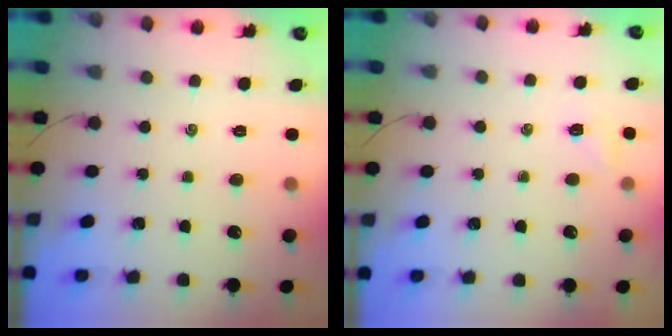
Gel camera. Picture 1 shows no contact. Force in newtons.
{"total": 3.2, "press": 3.1, "slide": 0.8}